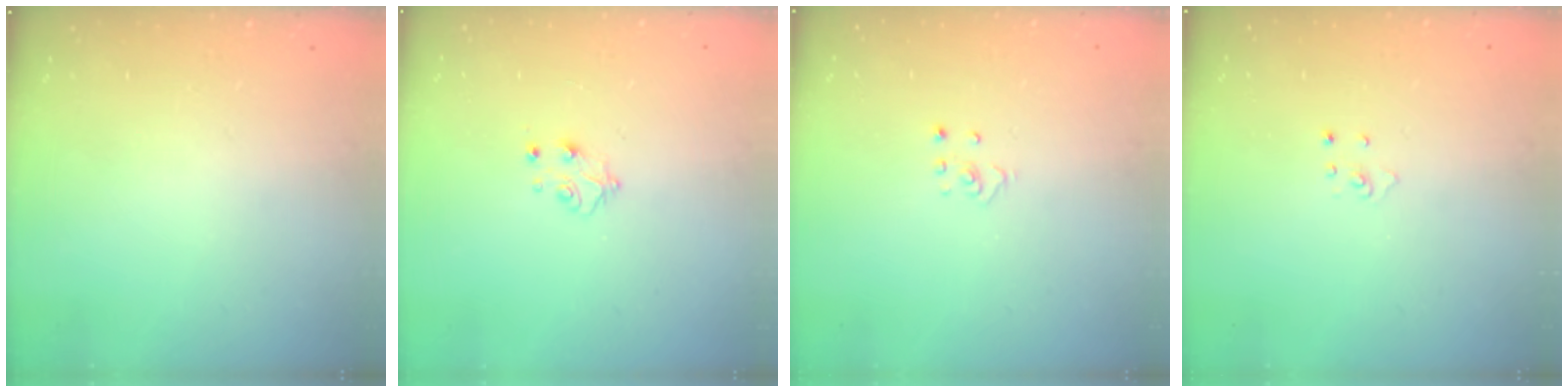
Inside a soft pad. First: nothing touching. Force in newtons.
{"total": 4.4, "press": 4.4, "slide": 0.5}
{"total": 2.3, "press": 2.3, "slide": 0.2}
{"total": 3.0, "press": 2.9, "slide": 0.3}